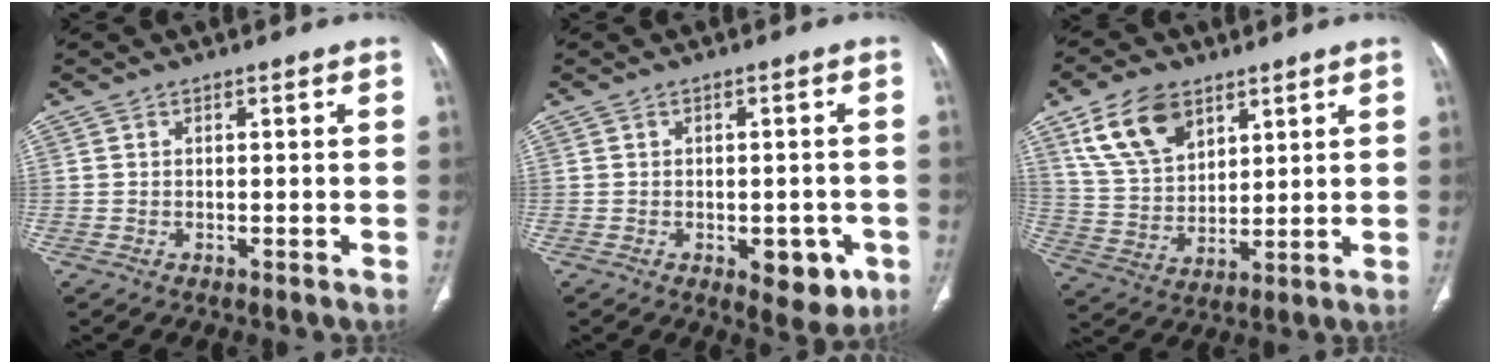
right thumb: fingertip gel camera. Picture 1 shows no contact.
{"total": 6.8, "force": [-2.6, 3.5, 5.2], "torque": [-0.037, 0.004, -0.022]}
{"total": 12.8, "force": [7.2, 7.6, 7.3], "torque": [-0.117, -0.027, 0.149]}